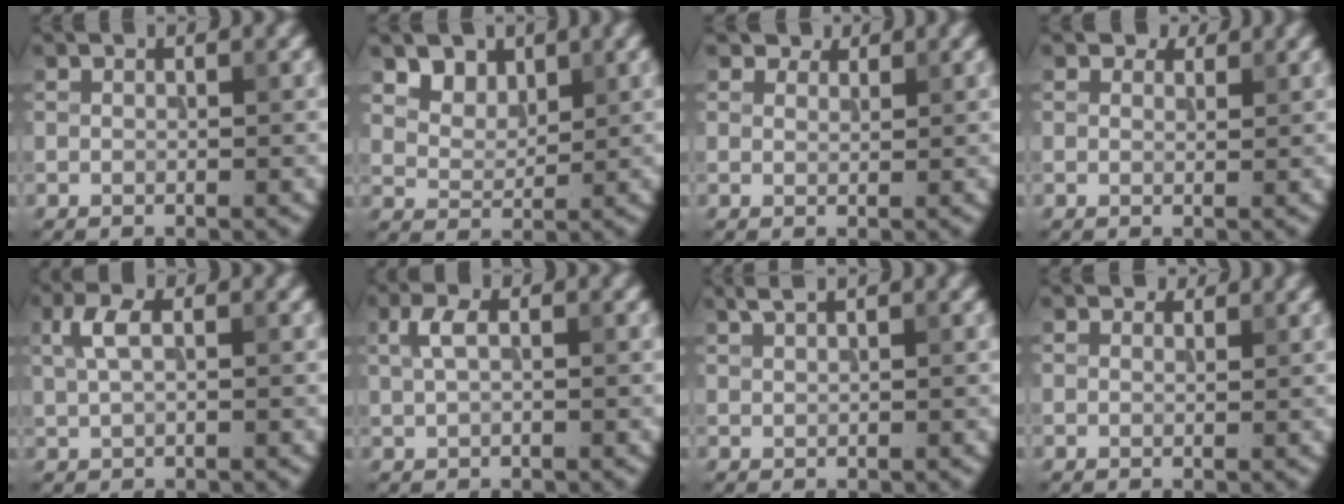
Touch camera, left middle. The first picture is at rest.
{"total": 2.8, "force": [1.9, 1.8, 1.0], "torque": [-0.028, -0.019, 0.047]}
{"total": 1.9, "force": [1.7, 0.8, 0.4], "torque": [-0.012, -0.004, 0.023]}
{"total": 1.6, "force": [1.3, 0.8, 0.4], "torque": [-0.011, -0.004, 0.013]}
{"total": 2.6, "force": [0.8, 1.2, 2.1], "torque": [-0.047, 0.007, 0.015]}
{"total": 2.2, "force": [0.6, 1.0, 1.8], "torque": [-0.040, 0.006, 0.012]}
{"total": 1.3, "force": [1.0, 0.3, 0.8], "torque": [-0.014, 0.002, 0.018]}
{"total": 1.2, "force": [1.1, 0.5, 0.2], "torque": [-0.007, -0.005, 0.009]}